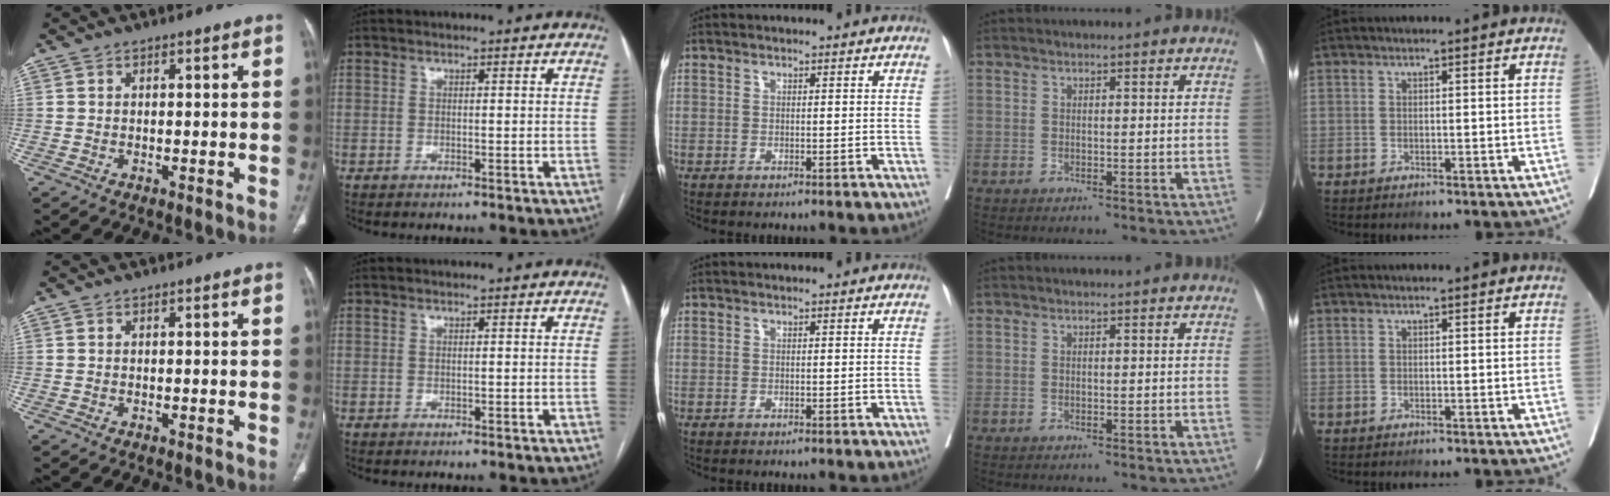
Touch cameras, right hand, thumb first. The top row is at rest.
{}